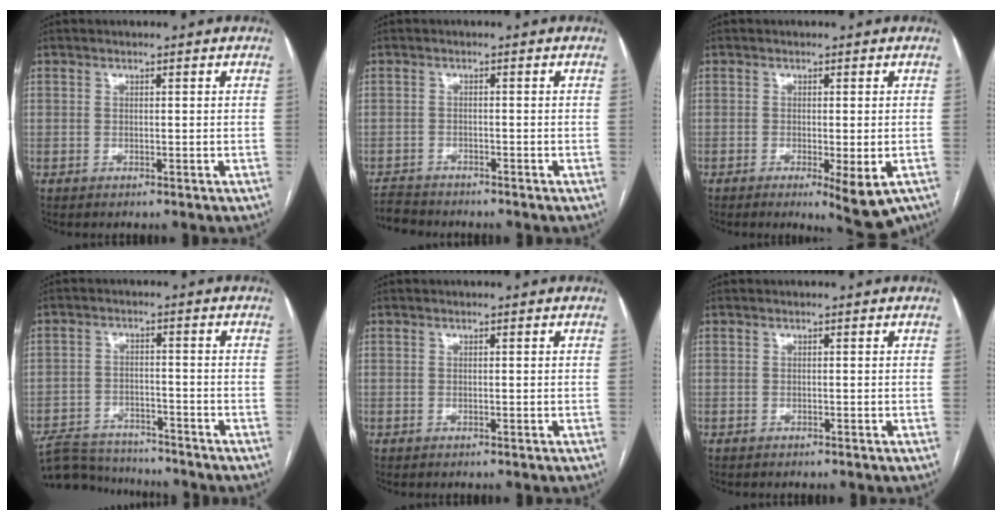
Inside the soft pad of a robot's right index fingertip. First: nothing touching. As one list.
[{"total": 3.1, "force": [-3.1, 0.4, -0.3], "torque": [0.005, -0.014, -0.056]}, {"total": 5.9, "force": [-2.9, 1.1, 5.0], "torque": [-0.052, -0.014, -0.038]}, {"total": 10.2, "force": [-9.7, 2.6, 1.9], "torque": [-0.032, 0.006, -0.156]}, {"total": 0.0}, {"total": 0.0}]